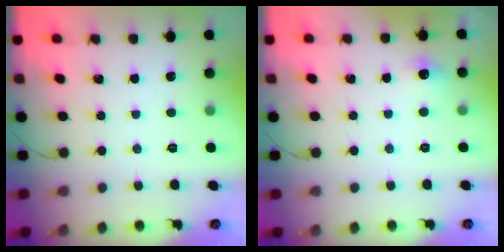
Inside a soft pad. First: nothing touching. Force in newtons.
{"total": 4.5, "press": 4.3, "slide": 1.3}